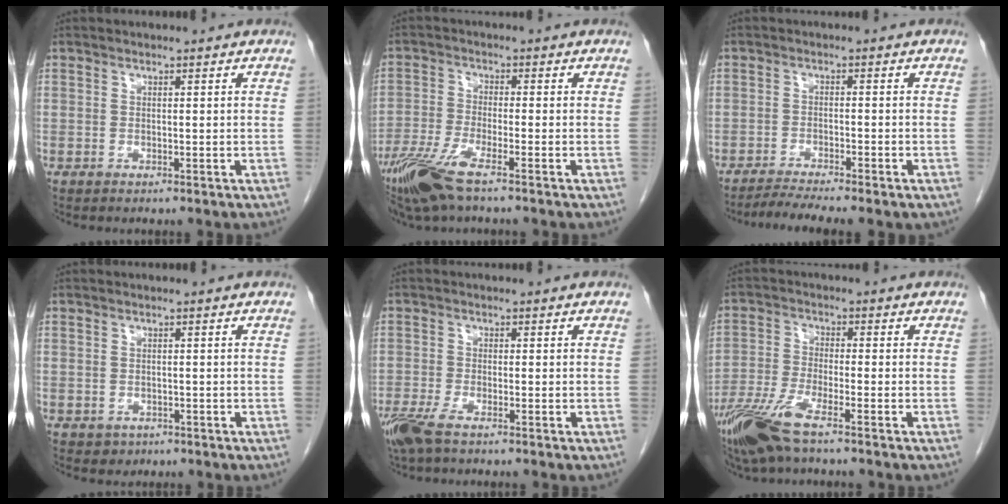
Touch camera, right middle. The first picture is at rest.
{"total": 7.5, "force": [-5.1, 0.7, 5.4], "torque": [-0.120, -0.019, -0.104]}
{"total": 5.7, "force": [-4.8, 0.1, 3.1], "torque": [-0.052, -0.006, -0.075]}
{"total": 1.4, "force": [-0.7, 1.2, 0.2], "torque": [-0.007, 0.004, -0.002]}
{"total": 4.7, "force": [-3.4, 0.6, 3.2], "torque": [-0.065, -0.012, -0.067]}
{"total": 8.4, "force": [-5.9, 1.0, 6.0], "torque": [-0.132, -0.022, -0.118]}